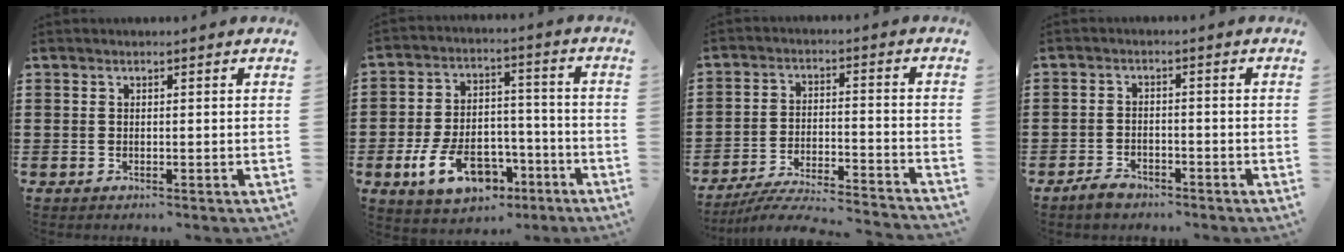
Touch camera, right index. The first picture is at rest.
{"total": 10.8, "force": [-5.2, 6.5, 6.9], "torque": [-0.138, 0.016, -0.094]}
{"total": 5.8, "force": [-5.5, 0.1, 1.8], "torque": [-0.039, -0.005, -0.111]}
{"total": 2.5, "force": [-2.1, 1.0, 0.8], "torque": [-0.026, 0.000, -0.045]}